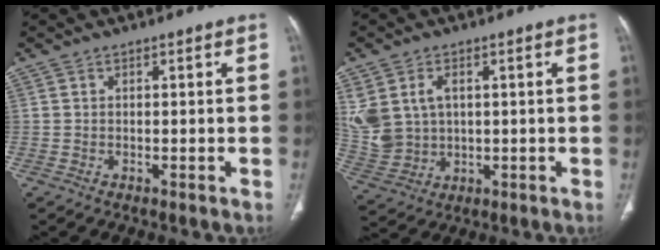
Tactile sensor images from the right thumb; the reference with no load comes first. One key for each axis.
{"total": 11.1, "fx": 2.4, "fy": 8.4, "fz": 6.9, "tx": -0.147, "ty": 0.003, "tz": 0.067}